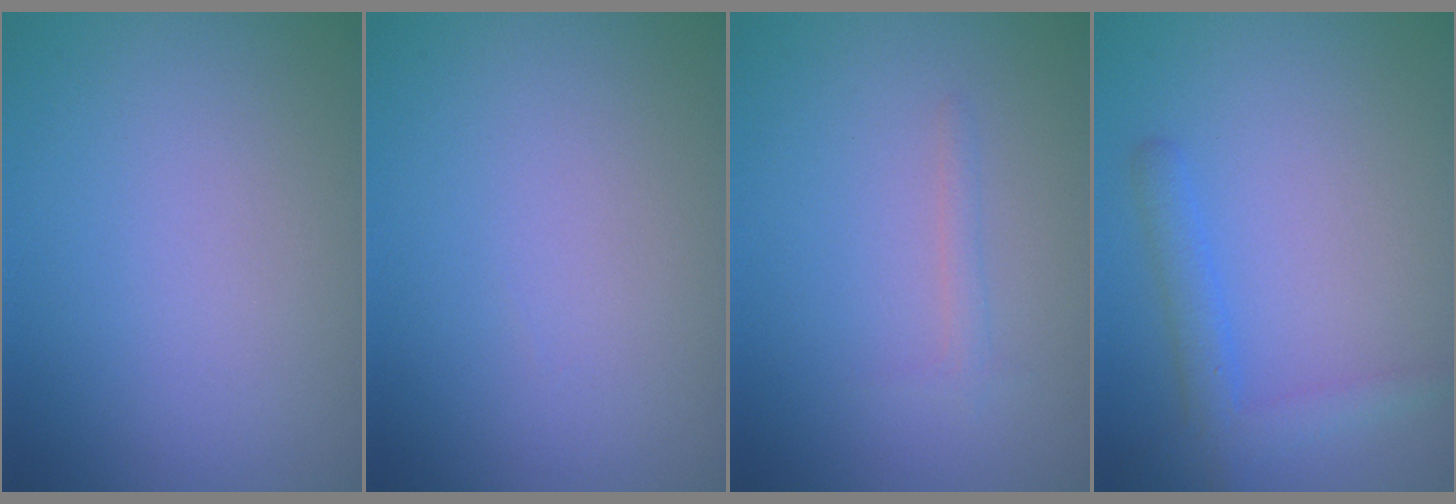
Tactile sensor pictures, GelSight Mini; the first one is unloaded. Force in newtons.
{"total": 0.0}
{"total": 0.9, "press": 0.9, "slide": 0.0}
{"total": 2.6, "press": 2.6, "slide": 0.1}